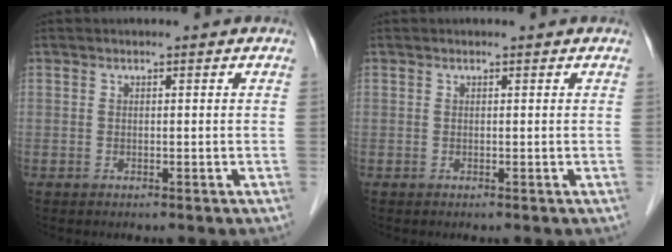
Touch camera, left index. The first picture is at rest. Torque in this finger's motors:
{"motor_torque": [0.15, 0.09, 0.00, -0.01]}